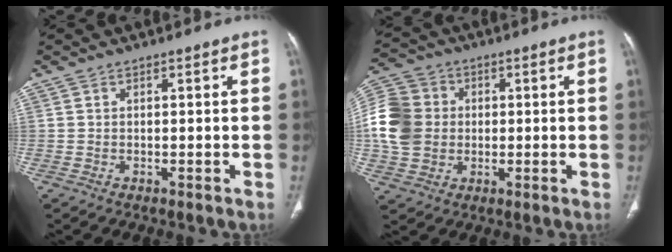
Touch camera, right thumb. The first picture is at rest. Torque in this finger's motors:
{"motor_torque": [1.25, 1.22, 0.07, -0.12, 0.32]}